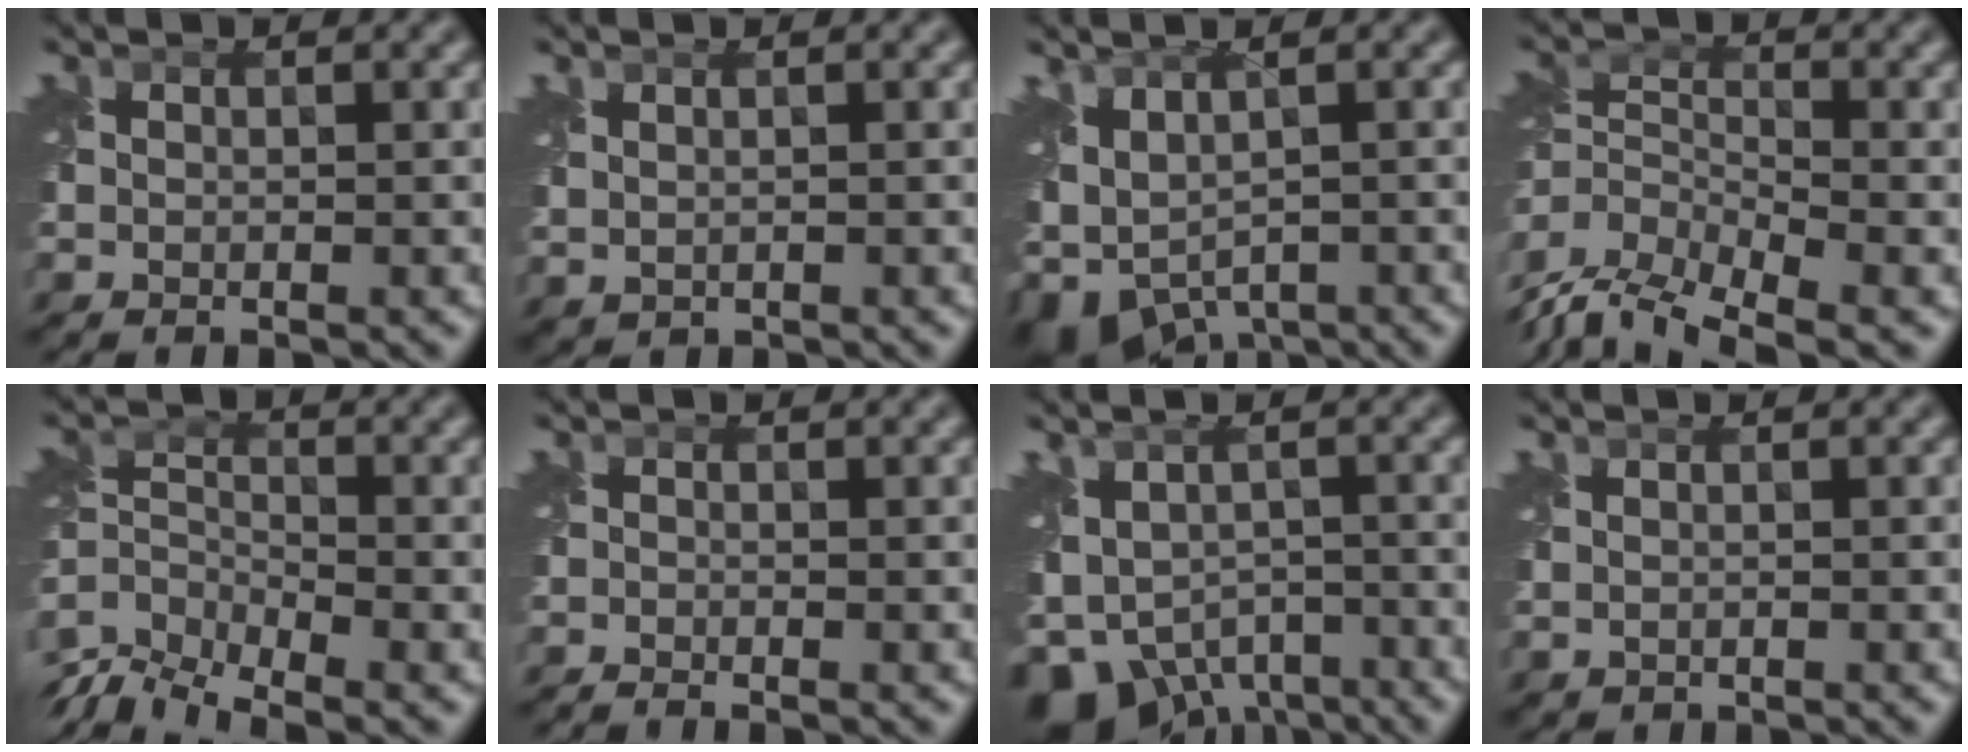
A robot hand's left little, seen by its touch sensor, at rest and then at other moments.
{"total": 0.9, "force": [0.6, 0.6, 0.5], "torque": [-0.014, -0.003, 0.019]}
{"total": 5.3, "force": [-2.5, 3.0, 3.6], "torque": [-0.069, -0.014, -0.042]}
{"total": 7.6, "force": [-4.5, 3.3, 5.1], "torque": [-0.094, -0.008, -0.096]}
{"total": 6.6, "force": [-4.9, 2.7, 3.6], "torque": [-0.062, -0.008, -0.104]}
{"total": 1.3, "force": [-1.2, 0.0, 0.4], "torque": [-0.007, -0.011, -0.028]}
{"total": 7.3, "force": [-4.1, 4.7, 3.9], "torque": [-0.073, -0.017, -0.065]}
{"total": 0.6, "force": [0.3, 0.5, 0.3], "torque": [-0.010, -0.003, 0.011]}